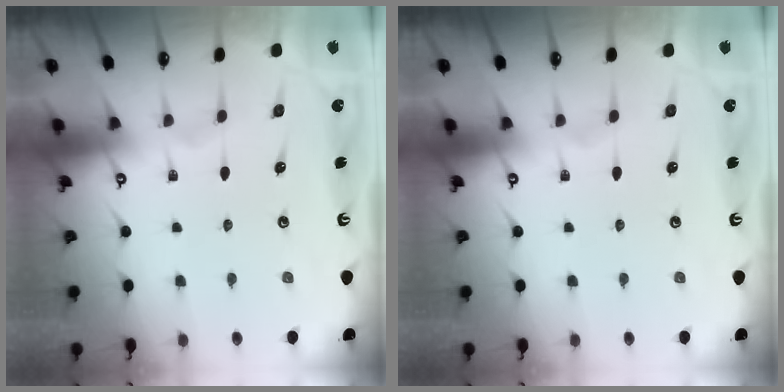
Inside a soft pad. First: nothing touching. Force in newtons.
{"total": 0.0}